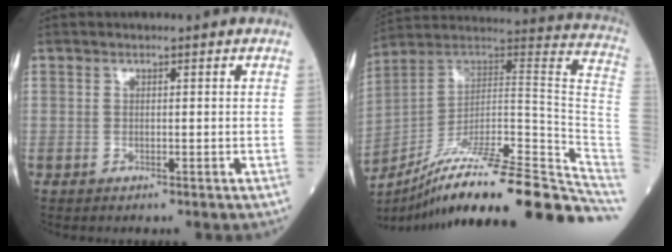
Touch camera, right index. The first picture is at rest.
{"total": 30.1, "force": [-22.7, 2.2, 19.7], "torque": [-0.189, 0.017, -0.345]}